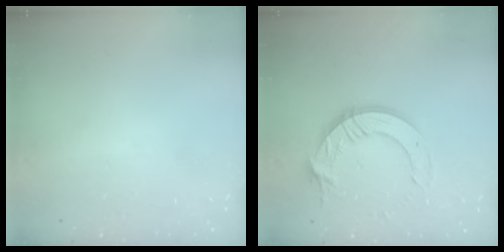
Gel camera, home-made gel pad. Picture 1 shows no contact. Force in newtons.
{"total": 13.5, "press": 13.5, "slide": 1.4}